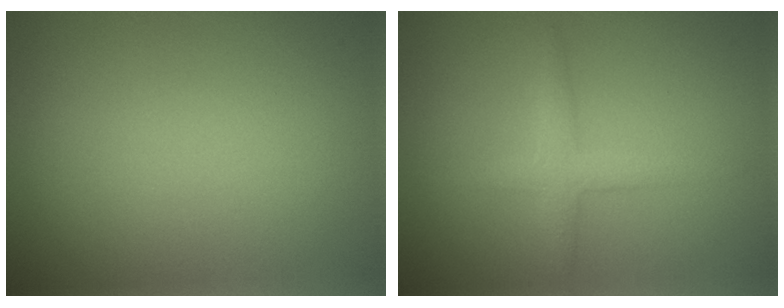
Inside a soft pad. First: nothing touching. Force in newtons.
{"total": 2.2, "press": 2.2, "slide": 0.1}